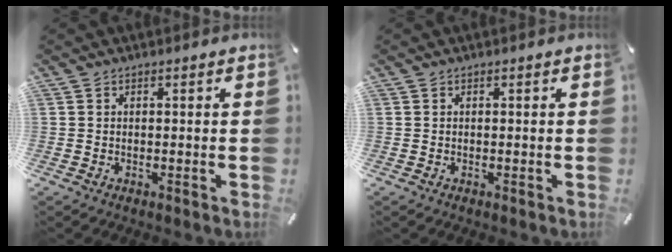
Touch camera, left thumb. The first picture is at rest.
{"total": 0.0}